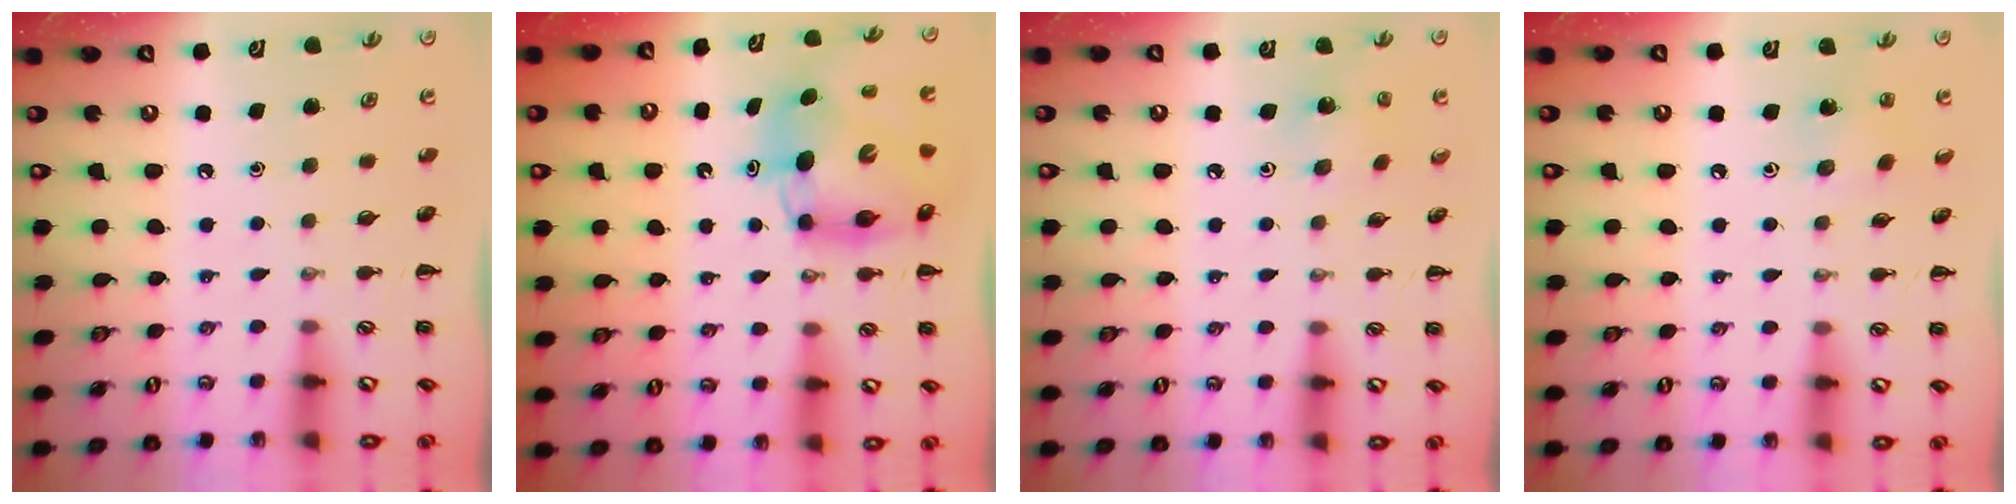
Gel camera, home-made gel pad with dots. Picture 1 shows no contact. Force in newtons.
{"total": 9.7, "press": 9.2, "slide": 2.9}
{"total": 2.0, "press": 1.9, "slide": 0.6}
{"total": 2.1, "press": 2.0, "slide": 0.6}